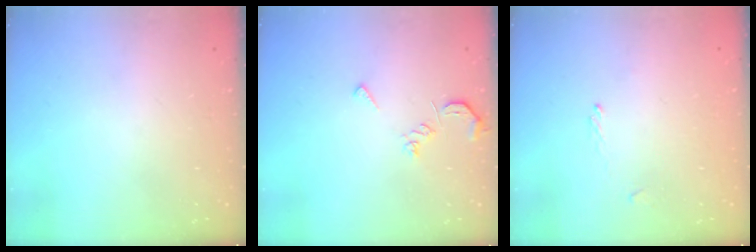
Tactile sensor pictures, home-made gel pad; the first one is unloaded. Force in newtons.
{"total": 6.3, "press": 6.3, "slide": 0.6}
{"total": 1.1, "press": 1.0, "slide": 0.5}